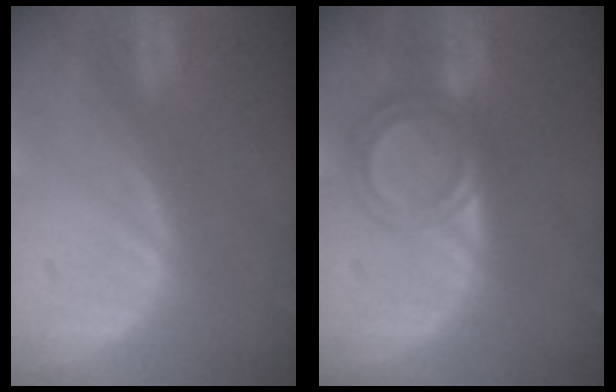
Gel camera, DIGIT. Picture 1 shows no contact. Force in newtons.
{"total": 6.4, "press": 5.4, "slide": 3.5}